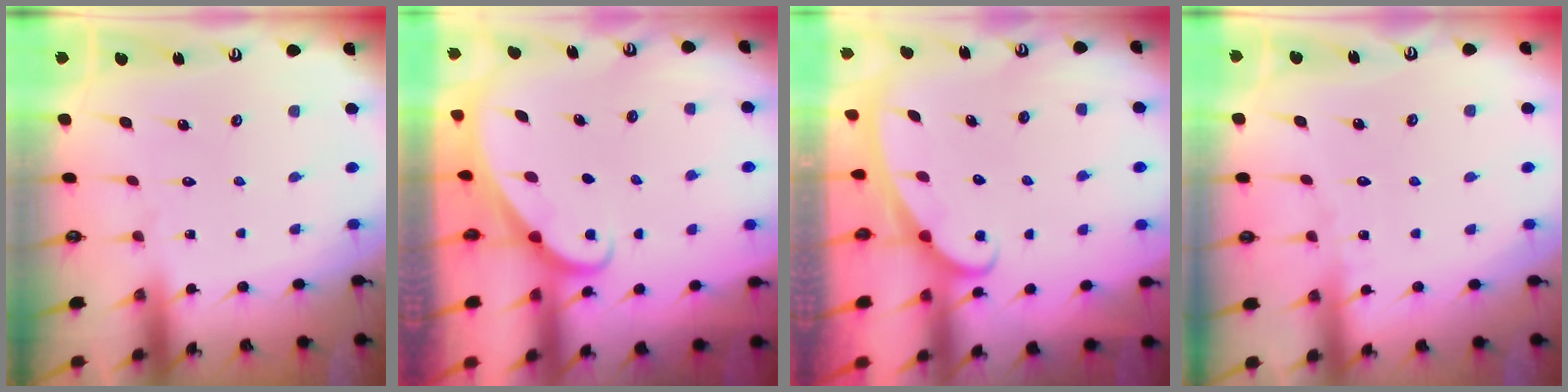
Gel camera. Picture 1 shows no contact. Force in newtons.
{"total": 1.7, "press": 1.7, "slide": 0.1}
{"total": 2.4, "press": 2.4, "slide": 0.4}
{"total": 2.5, "press": 2.5, "slide": 0.3}